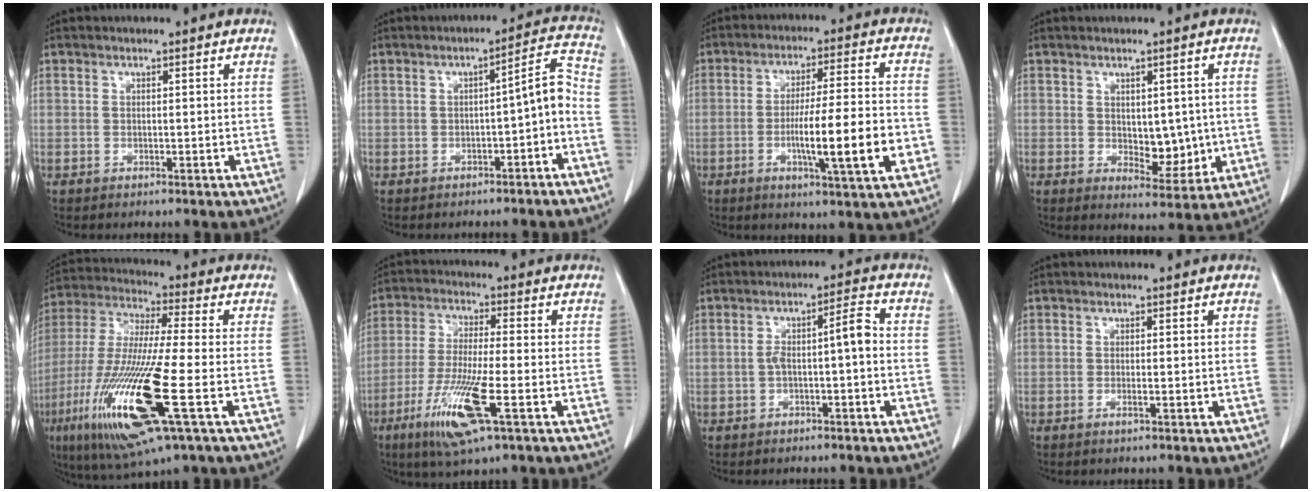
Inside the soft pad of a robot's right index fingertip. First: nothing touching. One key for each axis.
{"total": 5.9, "fx": -2.4, "fy": 0.9, "fz": 5.3, "tx": -0.066, "ty": 0.027, "tz": -0.032}
{"total": 12.6, "fx": -3.2, "fy": 0.6, "fz": 12.1, "tx": -0.195, "ty": -0.005, "tz": -0.054}
{"total": 5.8, "fx": -0.1, "fy": 3.2, "fz": 4.8, "tx": -0.058, "ty": -0.007, "tz": 0.013}
{"total": 19.7, "fx": -6.8, "fy": 1.5, "fz": 18.4, "tx": -0.406, "ty": -0.040, "tz": -0.129}
{"total": 12.0, "fx": -5.3, "fy": 0.8, "fz": 10.7, "tx": -0.218, "ty": -0.029, "tz": -0.098}
{"total": 4.8, "fx": -0.8, "fy": 0.6, "fz": 4.7, "tx": -0.078, "ty": 0.025, "tz": -0.009}
{"total": 0.8, "fx": -0.4, "fy": 0.0, "fz": 0.6, "tx": -0.013, "ty": -0.001, "tz": -0.006}